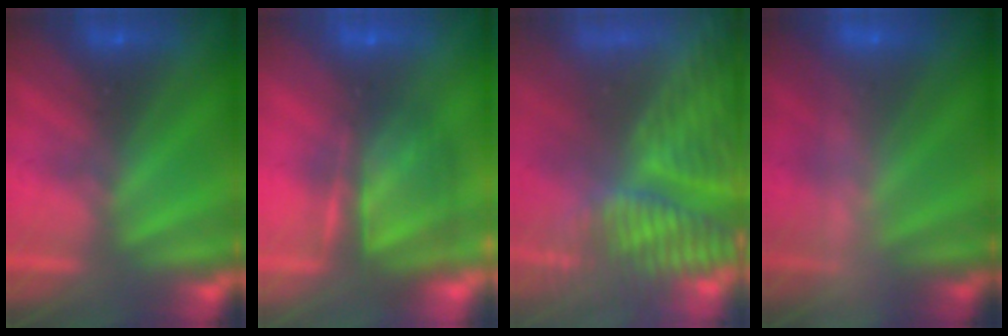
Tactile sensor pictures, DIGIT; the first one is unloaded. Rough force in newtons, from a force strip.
{"total": 6.5}
{"total": 7.4}
{"total": 2.5}